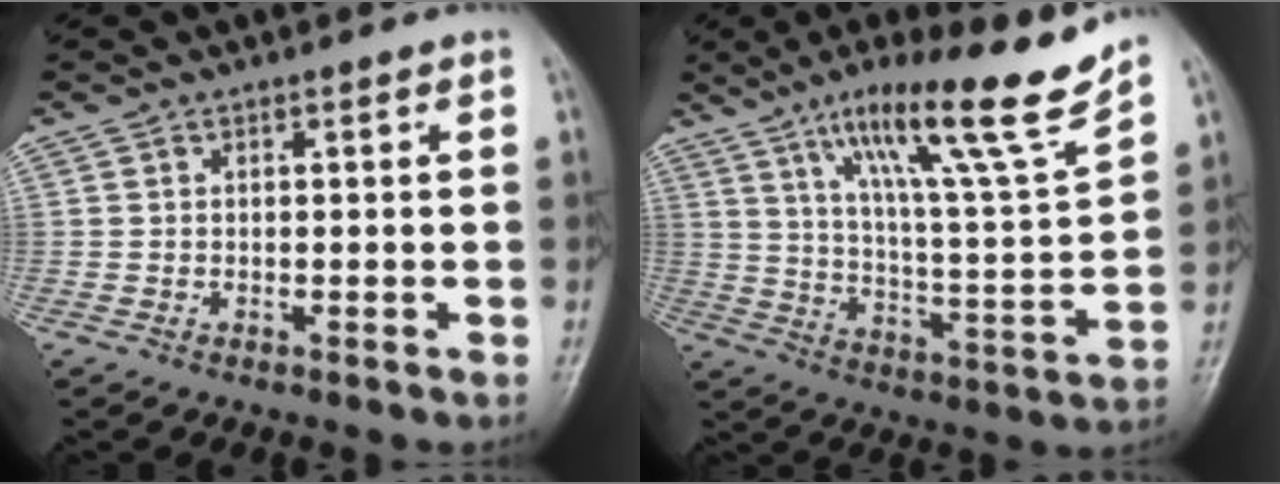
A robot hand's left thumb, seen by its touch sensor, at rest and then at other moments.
{"total": 19.8, "force": [13.5, 1.5, 14.3], "torque": [-0.206, -0.070, 0.220]}